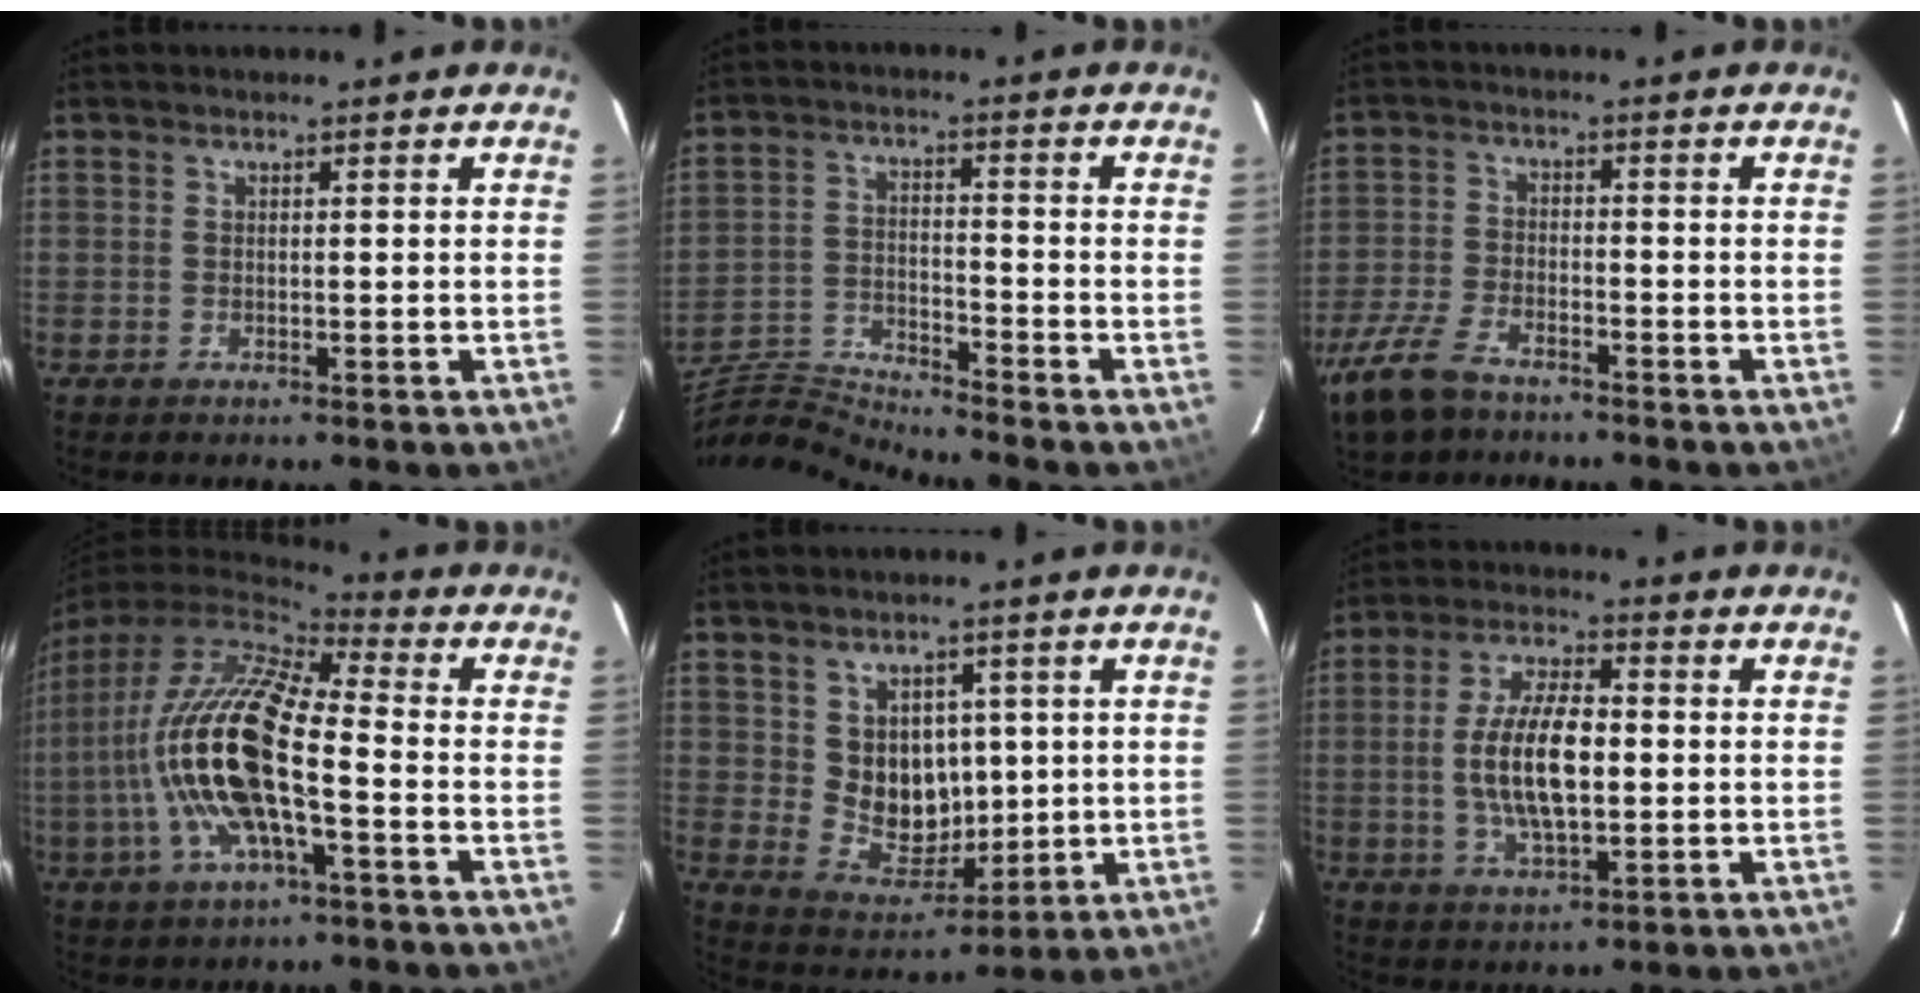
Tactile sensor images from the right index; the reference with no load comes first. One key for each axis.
{"total": 10.6, "fx": -10.5, "fy": -1.3, "fz": 0.9, "tx": -0.036, "ty": 0.002, "tz": -0.210}
{"total": 10.1, "fx": -7.2, "fy": 4.7, "fz": 5.2, "tx": -0.139, "ty": -0.012, "tz": -0.143}
{"total": 18.6, "fx": -3.5, "fy": 5.3, "fz": 17.5, "tx": -0.331, "ty": -0.013, "tz": -0.074}
{"total": 9.7, "fx": 1.8, "fy": 8.0, "fz": 5.1, "tx": -0.092, "ty": -0.003, "tz": 0.055}
{"total": 12.0, "fx": -0.5, "fy": 4.8, "fz": 10.9, "tx": -0.216, "ty": 0.004, "tz": -0.008}